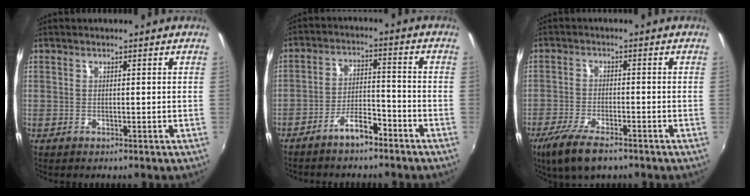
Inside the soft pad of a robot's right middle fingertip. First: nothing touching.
{"total": 6.0, "force": [-4.7, 1.8, 3.3], "torque": [-0.070, 0.015, -0.077]}
{"total": 8.9, "force": [-6.2, 2.6, 5.8], "torque": [-0.143, -0.030, -0.116]}